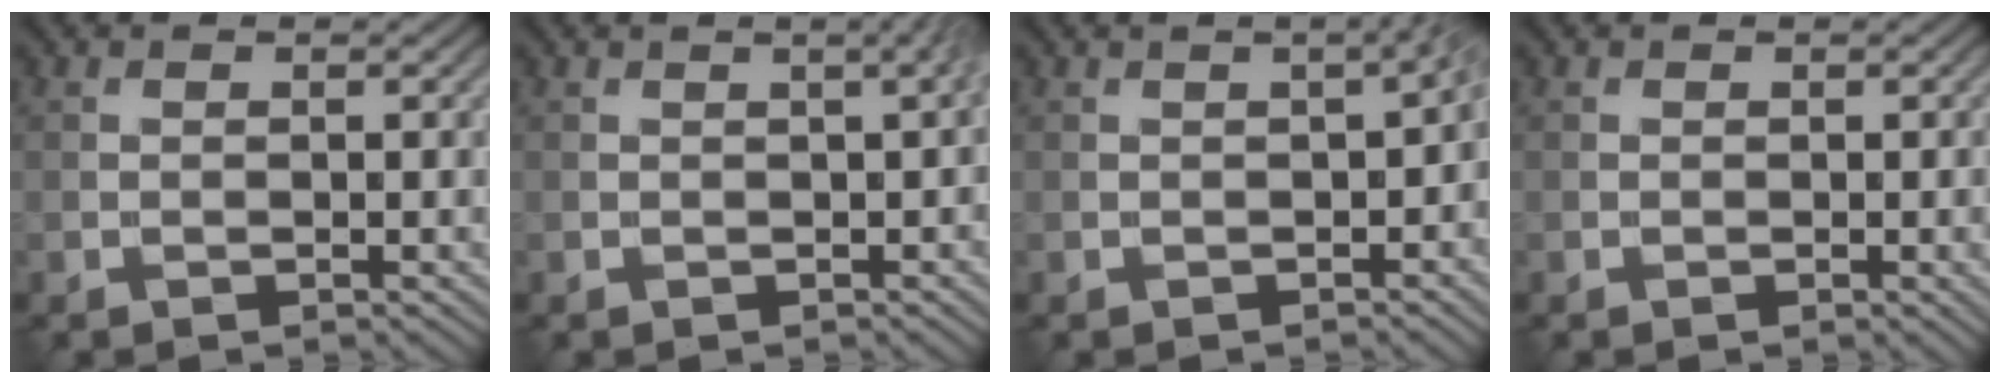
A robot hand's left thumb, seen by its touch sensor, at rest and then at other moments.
{"total": 2.8, "force": [0.4, 0.8, 2.6], "torque": [-0.015, 0.012, 0.003]}
{"total": 2.8, "force": [-0.4, 0.8, 2.7], "torque": [-0.027, 0.000, 0.004]}
{"total": 2.2, "force": [-0.3, 0.5, 2.1], "torque": [-0.026, 0.000, -0.002]}